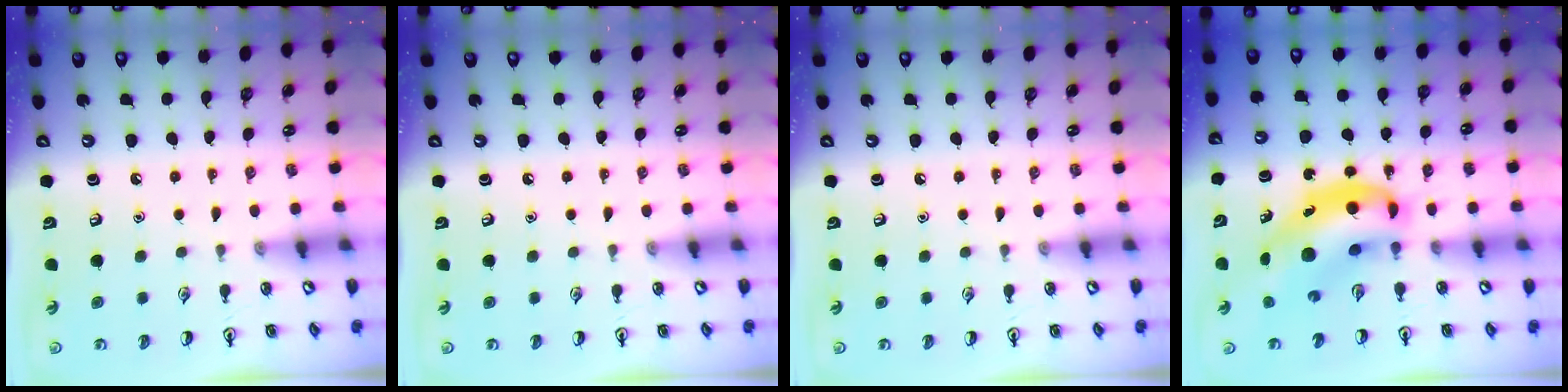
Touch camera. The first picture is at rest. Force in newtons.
{"total": 0.0}
{"total": 0.0}
{"total": 11.3, "press": 10.8, "slide": 3.3}